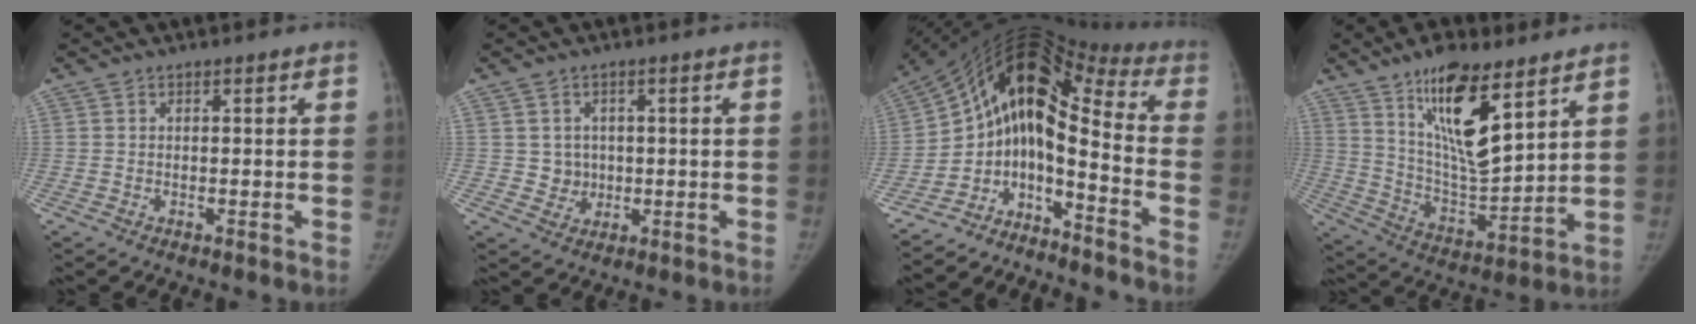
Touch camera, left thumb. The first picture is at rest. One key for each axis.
{"total": 3.8, "fx": 0.2, "fy": 3.7, "fz": 0.9, "tx": 0.007, "ty": 0.003, "tz": 0.007}
{"total": 16.9, "fx": -7.8, "fy": 7.7, "fz": 12.8, "tx": -0.194, "ty": 0.127, "tz": -0.135}
{"total": 17.1, "fx": 9.7, "fy": 5.6, "fz": 13.0, "tx": -0.202, "ty": -0.061, "tz": 0.182}